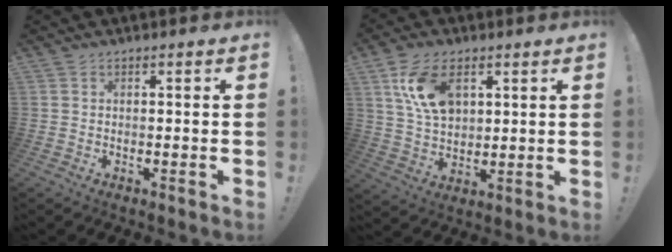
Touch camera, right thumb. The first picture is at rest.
{"total": 12.0, "force": [5.4, 6.3, 8.6], "torque": [-0.163, -0.013, 0.100]}